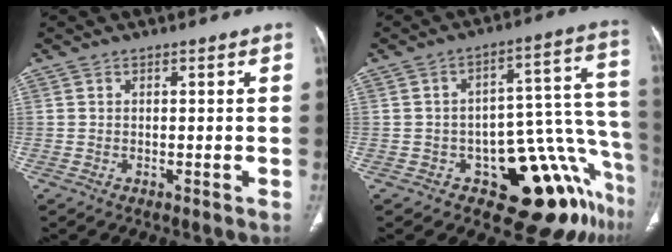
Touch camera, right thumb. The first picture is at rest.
{"total": 17.4, "force": [-10.0, 7.5, 12.1], "torque": [-0.046, 0.116, -0.131]}